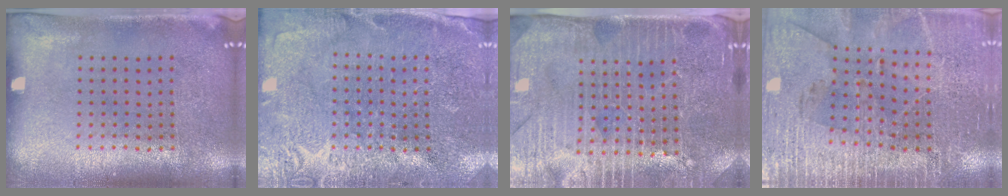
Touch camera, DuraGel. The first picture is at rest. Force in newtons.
{"total": 2.8, "press": 2.8, "slide": 0.1}
{"total": 4.4, "press": 4.1, "slide": 1.6}
{"total": 3.1, "press": 3.0, "slide": 0.5}